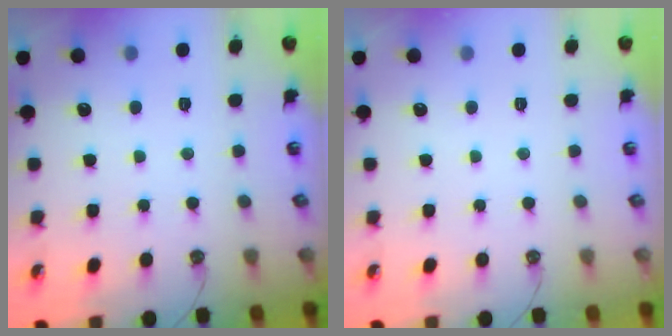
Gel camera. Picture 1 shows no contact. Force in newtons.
{"total": 0.0}